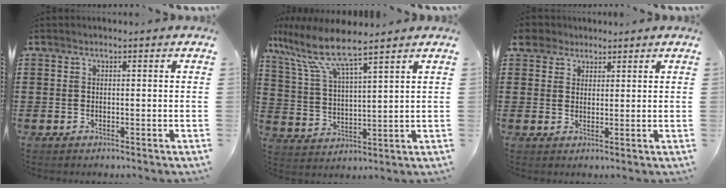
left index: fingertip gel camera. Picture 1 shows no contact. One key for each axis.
{"total": 8.4, "fx": 6.8, "fy": 0.9, "fz": 4.9, "tx": -0.122, "ty": -0.032, "tz": 0.117}
{"total": 3.4, "fx": 2.5, "fy": 2.3, "fz": 0.4, "tx": -0.016, "ty": 0.009, "tz": 0.044}